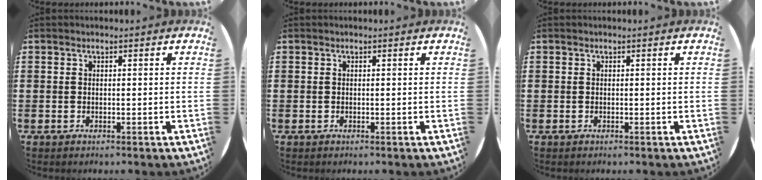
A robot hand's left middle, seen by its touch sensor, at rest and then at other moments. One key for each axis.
{"total": 0.0}
{"total": 0.0}